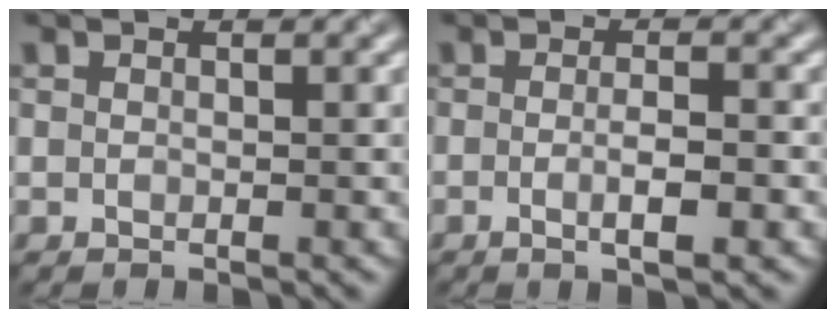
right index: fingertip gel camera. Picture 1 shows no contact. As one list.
[{"total": 2.6, "force": [-0.7, 0.3, 2.5], "torque": [-0.040, 0.000, -0.011]}]